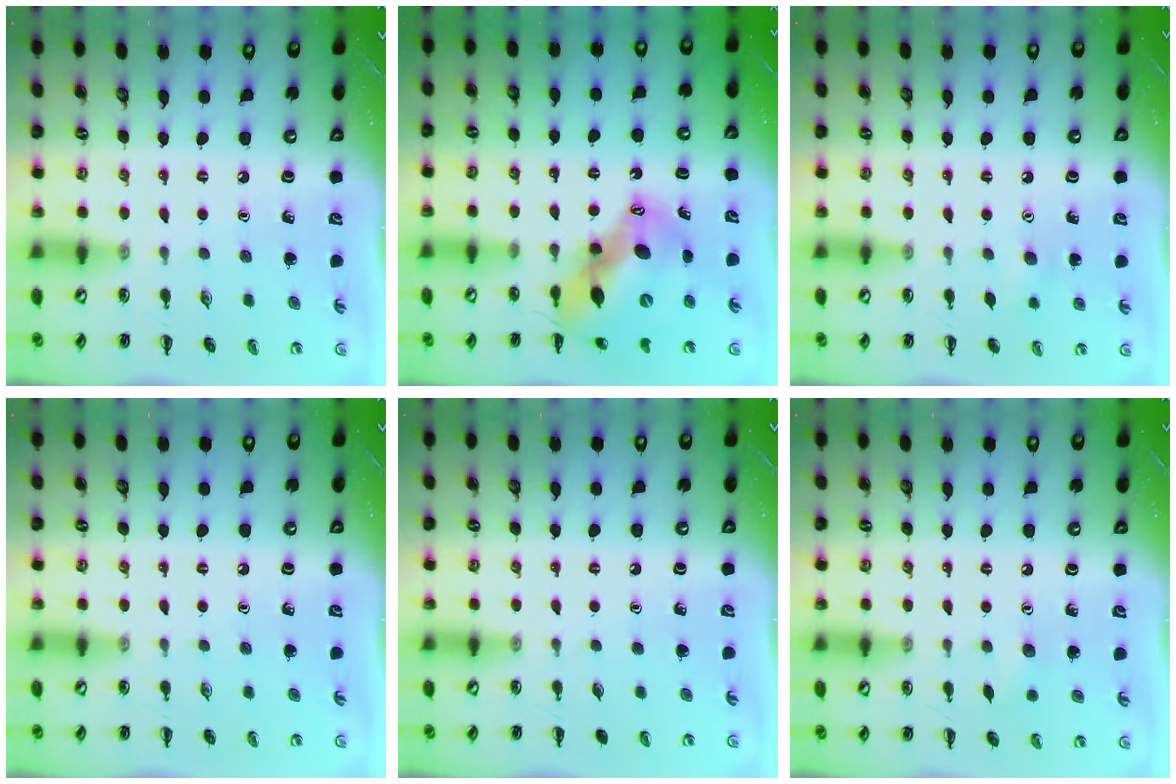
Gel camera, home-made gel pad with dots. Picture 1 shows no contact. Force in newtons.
{"total": 14.1, "press": 13.6, "slide": 3.8}
{"total": 6.1, "press": 5.9, "slide": 1.3}
{"total": 0.0}
{"total": 0.0}
{"total": 3.8, "press": 3.6, "slide": 1.0}